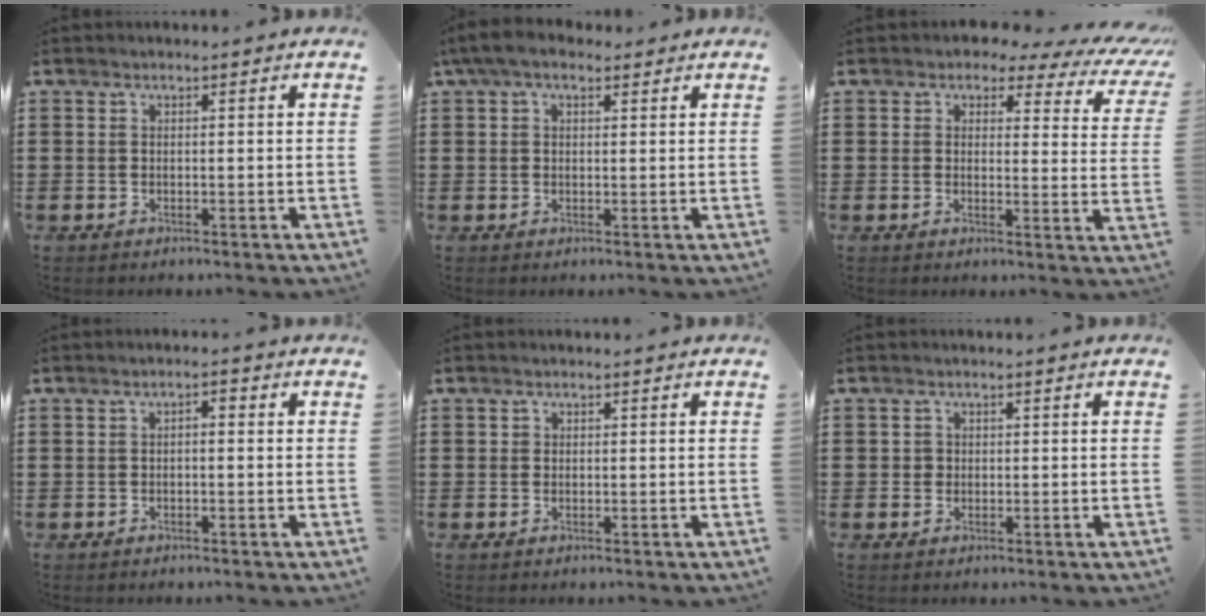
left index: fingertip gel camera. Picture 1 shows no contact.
{"total": 4.5, "force": [2.7, 2.0, 3.0], "torque": [-0.064, 0.008, 0.050]}
{"total": 3.0, "force": [2.1, 1.5, 1.5], "torque": [-0.036, -0.012, 0.030]}
{"total": 1.0, "force": [-0.6, 0.3, 0.8], "torque": [-0.017, 0.000, -0.013]}
{"total": 0.6, "force": [0.1, 0.6, 0.0], "torque": [-0.003, 0.004, 0.000]}
{"total": 1.1, "force": [0.2, 1.0, 0.3], "torque": [-0.009, 0.005, 0.004]}